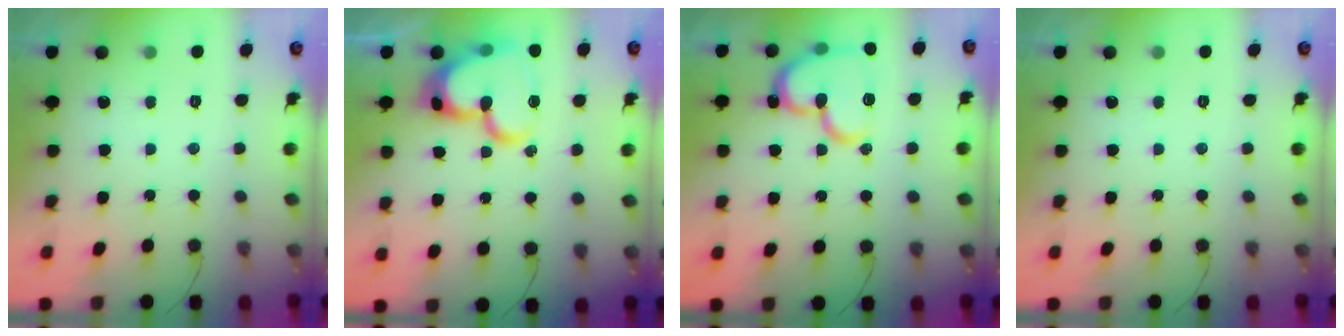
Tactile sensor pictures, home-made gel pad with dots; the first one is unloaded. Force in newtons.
{"total": 21.8, "press": 21.7, "slide": 2.5}
{"total": 18.0, "press": 18.0, "slide": 1.6}
{"total": 0.0}